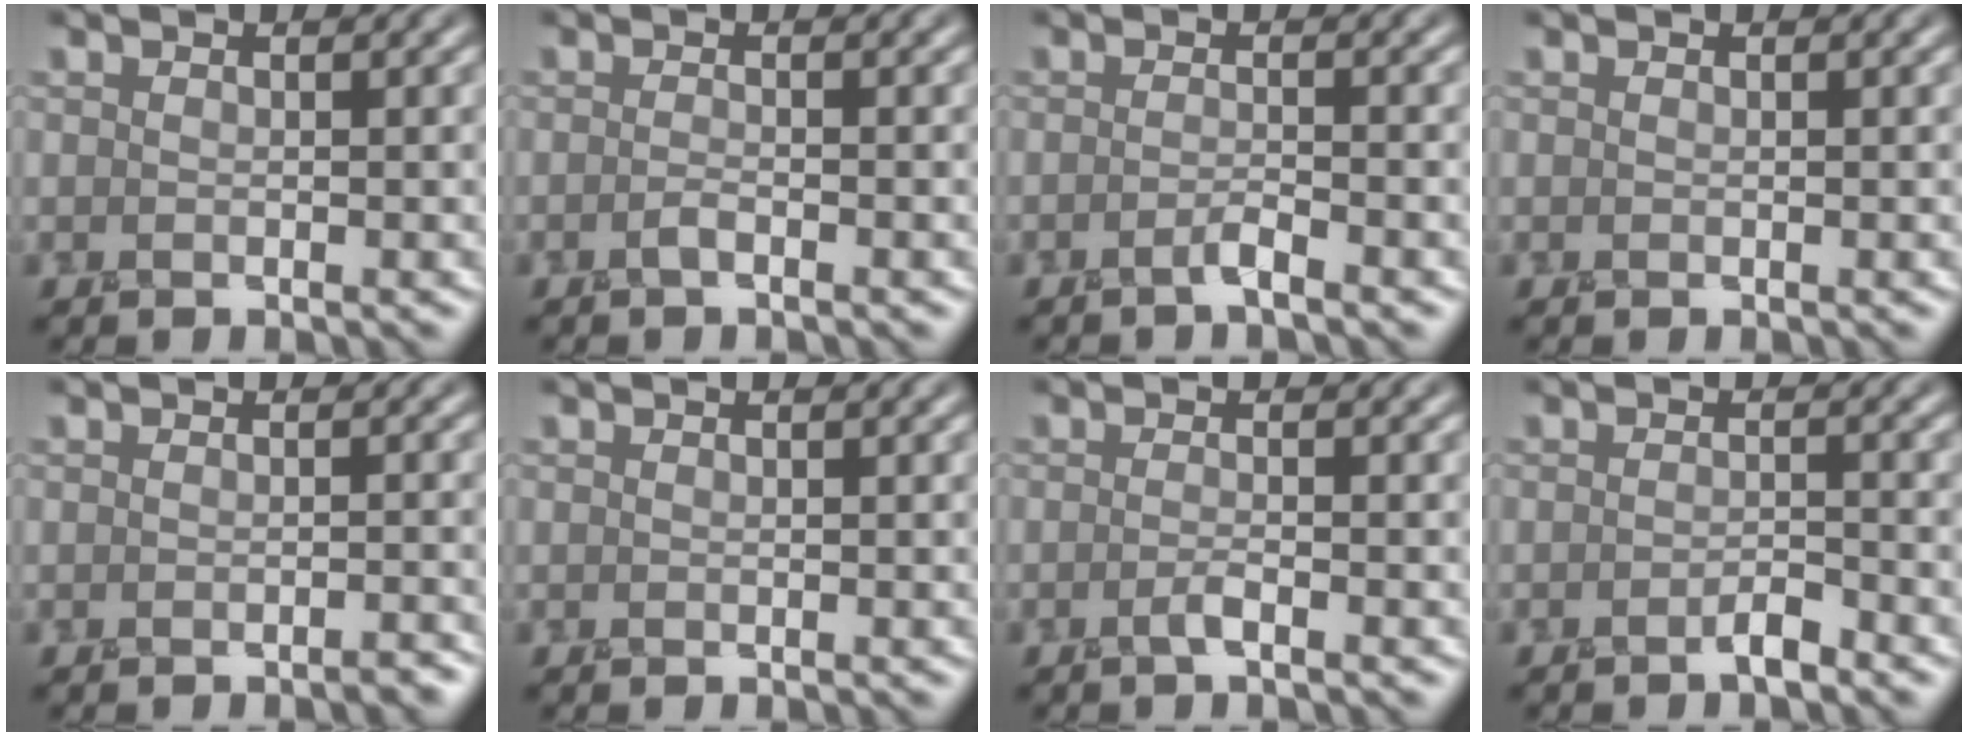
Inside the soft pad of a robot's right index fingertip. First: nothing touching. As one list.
[{"total": 0.8, "force": [-0.5, 0.3, 0.6], "torque": [-0.008, 0.007, -0.014]}, {"total": 1.1, "force": [-0.8, 0.1, 0.8], "torque": [-0.009, 0.007, -0.022]}, {"total": 0.0}, {"total": 1.3, "force": [-1.0, 0.3, 0.7], "torque": [-0.001, 0.000, -0.021]}, {"total": 0.0}, {"total": 1.0, "force": [-0.5, 0.2, 0.9], "torque": [-0.012, 0.006, -0.015]}, {"total": 1.3, "force": [-1.0, 0.2, 0.8], "torque": [-0.011, 0.007, -0.022]}]